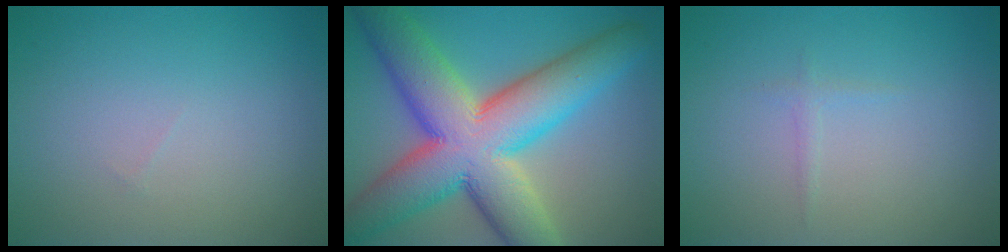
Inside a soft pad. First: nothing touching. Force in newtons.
{"total": 14.4, "press": 14.4, "slide": 0.6}
{"total": 0.6, "press": 0.6, "slide": 0.0}